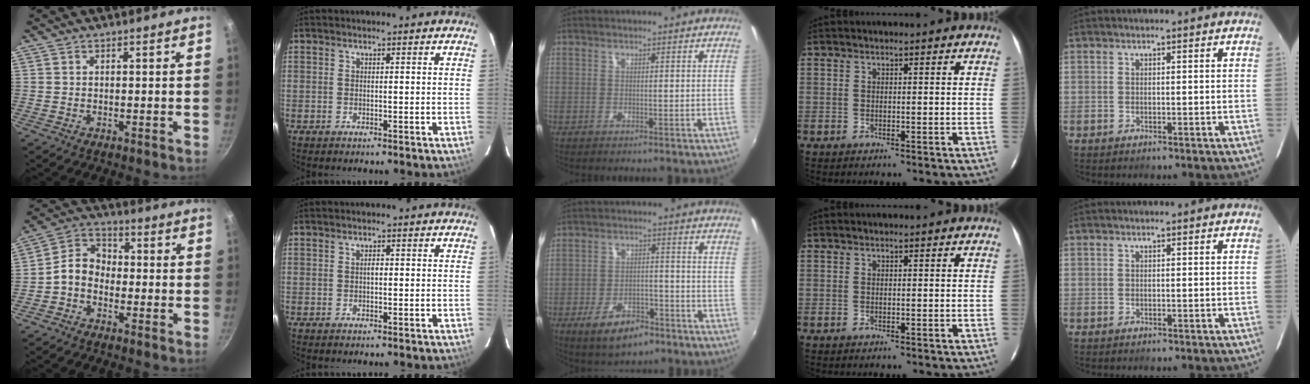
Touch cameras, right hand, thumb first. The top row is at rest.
{"thumb": {"total": 6.9, "force": [-2.2, 5.2, 3.9], "torque": [-0.057, 0.036, -0.061]}, "index": {"total": 0.8, "force": [0.0, 0.4, 0.6], "torque": [-0.010, 0.004, 0.000]}, "middle": {"total": 9.5, "force": [-5.9, 4.7, 5.9], "torque": [-0.124, -0.003, -0.088]}}